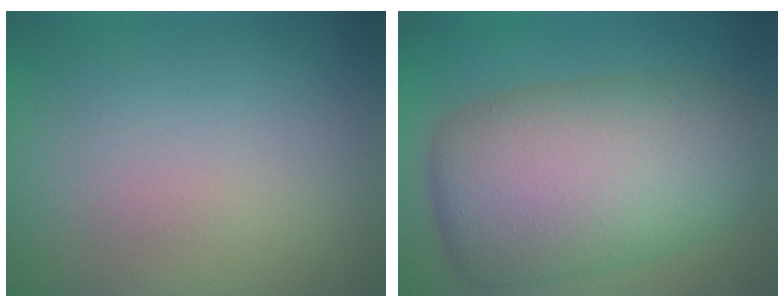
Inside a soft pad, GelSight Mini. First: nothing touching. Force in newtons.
{"total": 10.8, "press": 10.8, "slide": 0.3}